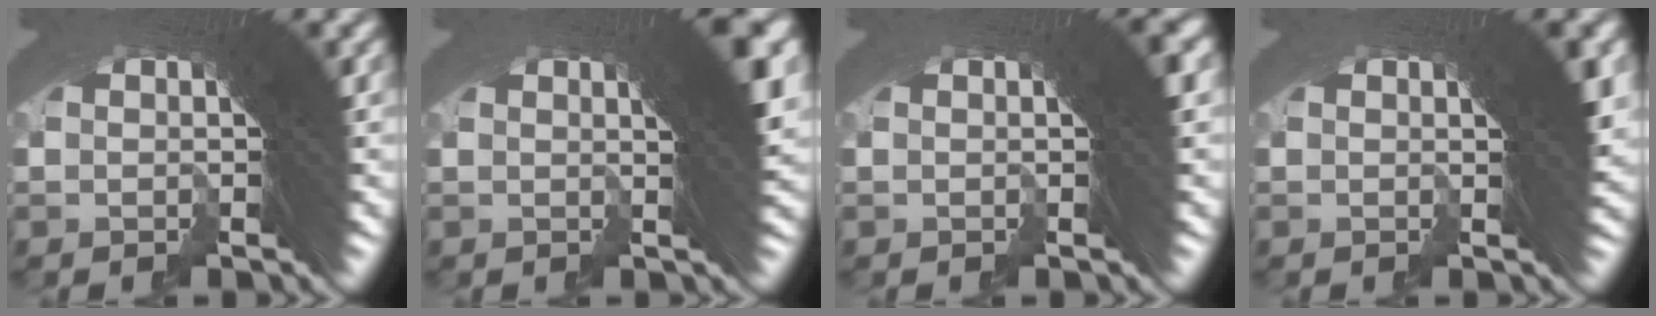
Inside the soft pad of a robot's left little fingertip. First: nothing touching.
{"total": 5.1, "force": [1.5, 0.9, 4.8], "torque": [-0.050, 0.009, 0.020]}
{"total": 1.3, "force": [0.3, 0.2, 1.2], "torque": [-0.012, 0.008, 0.002]}
{"total": 2.3, "force": [0.8, 0.2, 2.2], "torque": [-0.026, 0.002, 0.010]}